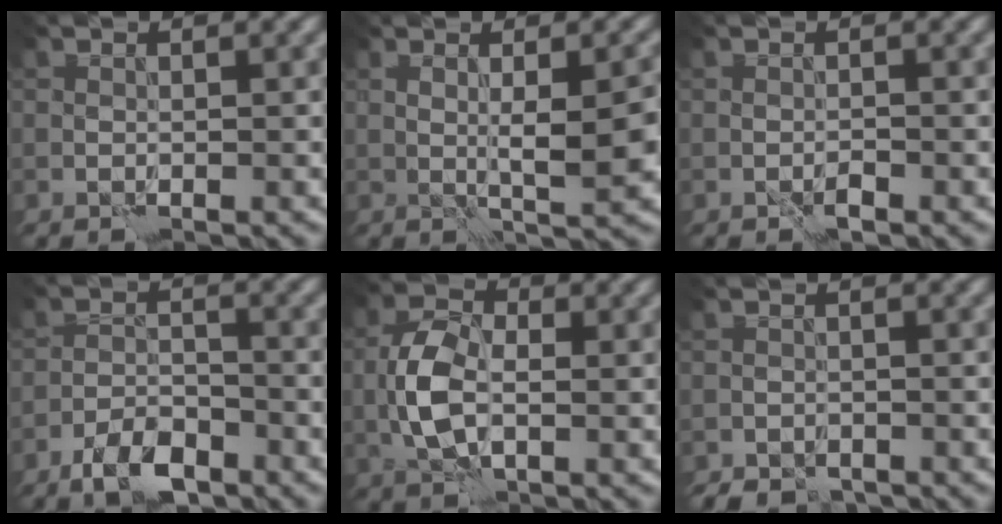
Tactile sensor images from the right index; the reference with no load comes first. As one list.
[{"total": 3.5, "force": [0.6, 0.4, 3.4], "torque": [-0.056, -0.004, 0.017]}, {"total": 0.7, "force": [-0.5, 0.3, 0.4], "torque": [-0.006, 0.001, -0.008]}, {"total": 4.2, "force": [-3.0, 1.6, 2.4], "torque": [-0.037, -0.002, -0.059]}, {"total": 4.8, "force": [-0.6, 2.8, 3.9], "torque": [-0.088, -0.003, -0.016]}, {"total": 2.0, "force": [-1.8, 0.9, 0.3], "torque": [0.000, -0.003, -0.033]}]